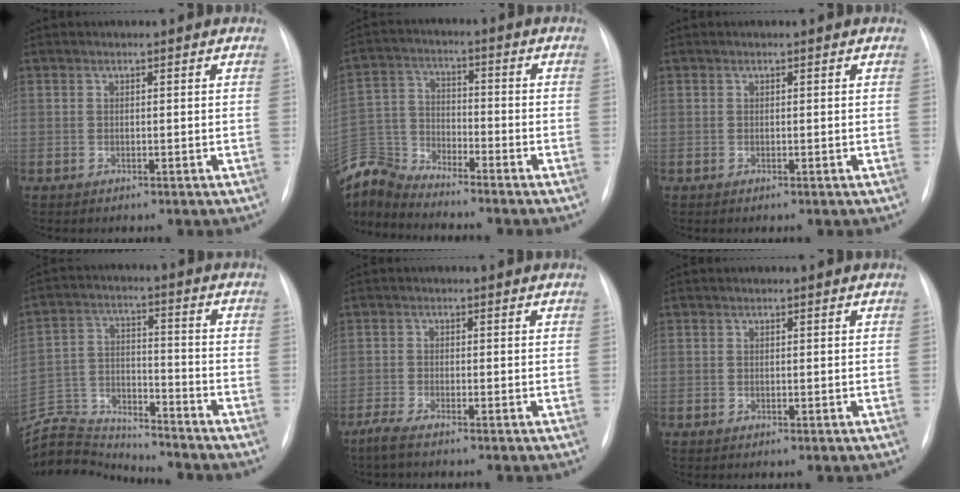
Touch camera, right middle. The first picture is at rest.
{"total": 10.6, "force": [-10.6, 0.6, 0.9], "torque": [-0.032, 0.019, -0.211]}
{"total": 0.0}
{"total": 12.4, "force": [-12.4, 0.0, -0.3], "torque": [0.003, 0.031, -0.219]}
{"total": 3.2, "force": [-2.7, -0.1, 1.7], "torque": [-0.038, -0.009, -0.046]}
{"total": 0.0}